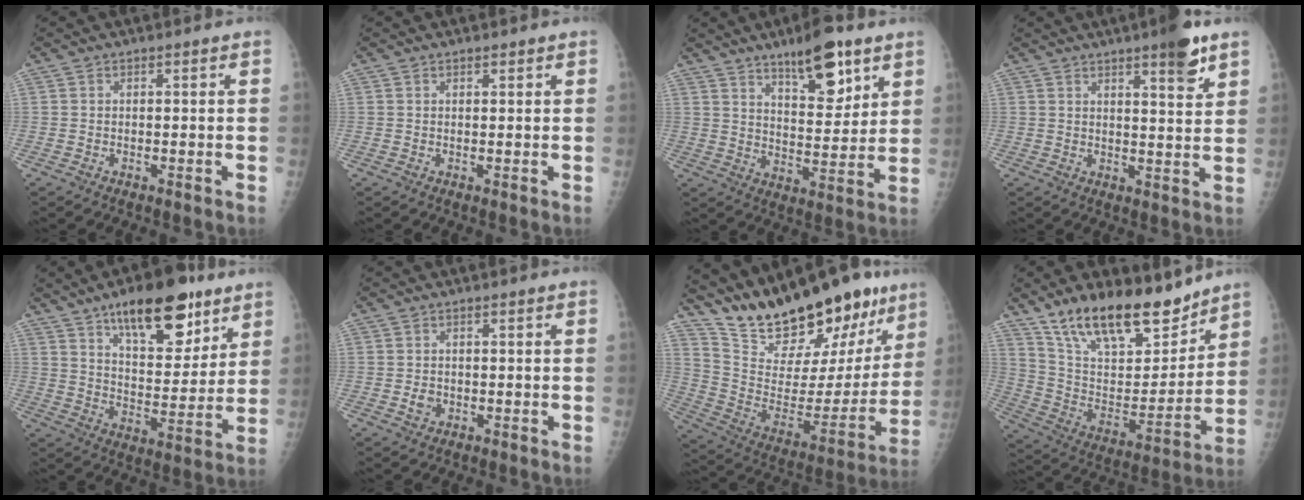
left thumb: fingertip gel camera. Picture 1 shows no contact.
{"total": 0.8, "force": [0.7, 0.4, 0.2], "torque": [-0.002, -0.004, 0.009]}
{"total": 13.3, "force": [8.4, 4.7, 9.1], "torque": [-0.110, -0.052, 0.135]}
{"total": 7.2, "force": [4.7, 1.2, 5.3], "torque": [-0.066, -0.028, 0.064]}
{"total": 18.8, "force": [11.6, 7.9, 12.5], "torque": [-0.141, -0.061, 0.184]}
{"total": 1.7, "force": [-0.3, 1.5, 0.9], "torque": [-0.010, 0.002, -0.002]}
{"total": 27.4, "force": [21.2, 10.0, 14.1], "torque": [-0.186, -0.094, 0.336]}
{"total": 22.5, "force": [16.7, 9.0, 12.1], "torque": [-0.170, -0.076, 0.291]}